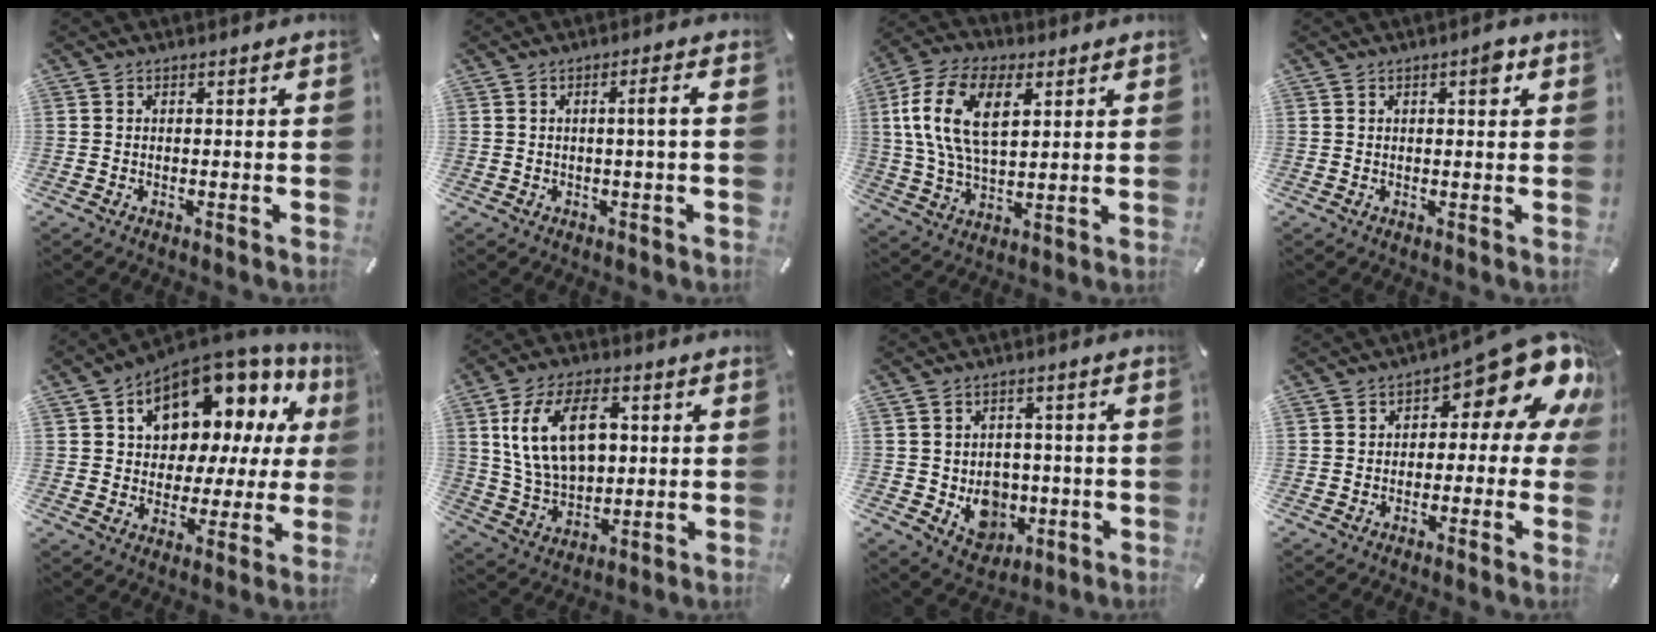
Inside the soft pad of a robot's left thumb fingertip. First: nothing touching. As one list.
[{"total": 3.9, "force": [0.2, 0.1, 3.9], "torque": [-0.071, -0.001, 0.000]}, {"total": 14.8, "force": [4.8, 8.2, 11.3], "torque": [-0.269, 0.003, 0.082]}, {"total": 3.2, "force": [1.3, 1.1, 2.7], "torque": [-0.032, -0.002, 0.015]}, {"total": 12.6, "force": [6.8, 8.4, 6.5], "torque": [-0.099, -0.059, 0.118]}, {"total": 15.0, "force": [3.7, 10.0, 10.5], "torque": [-0.205, 0.006, 0.065]}, {"total": 8.2, "force": [-0.8, 7.3, 3.5], "torque": [-0.036, 0.005, -0.003]}, {"total": 14.5, "force": [6.7, 6.0, 11.4], "torque": [-0.147, -0.051, 0.108]}]